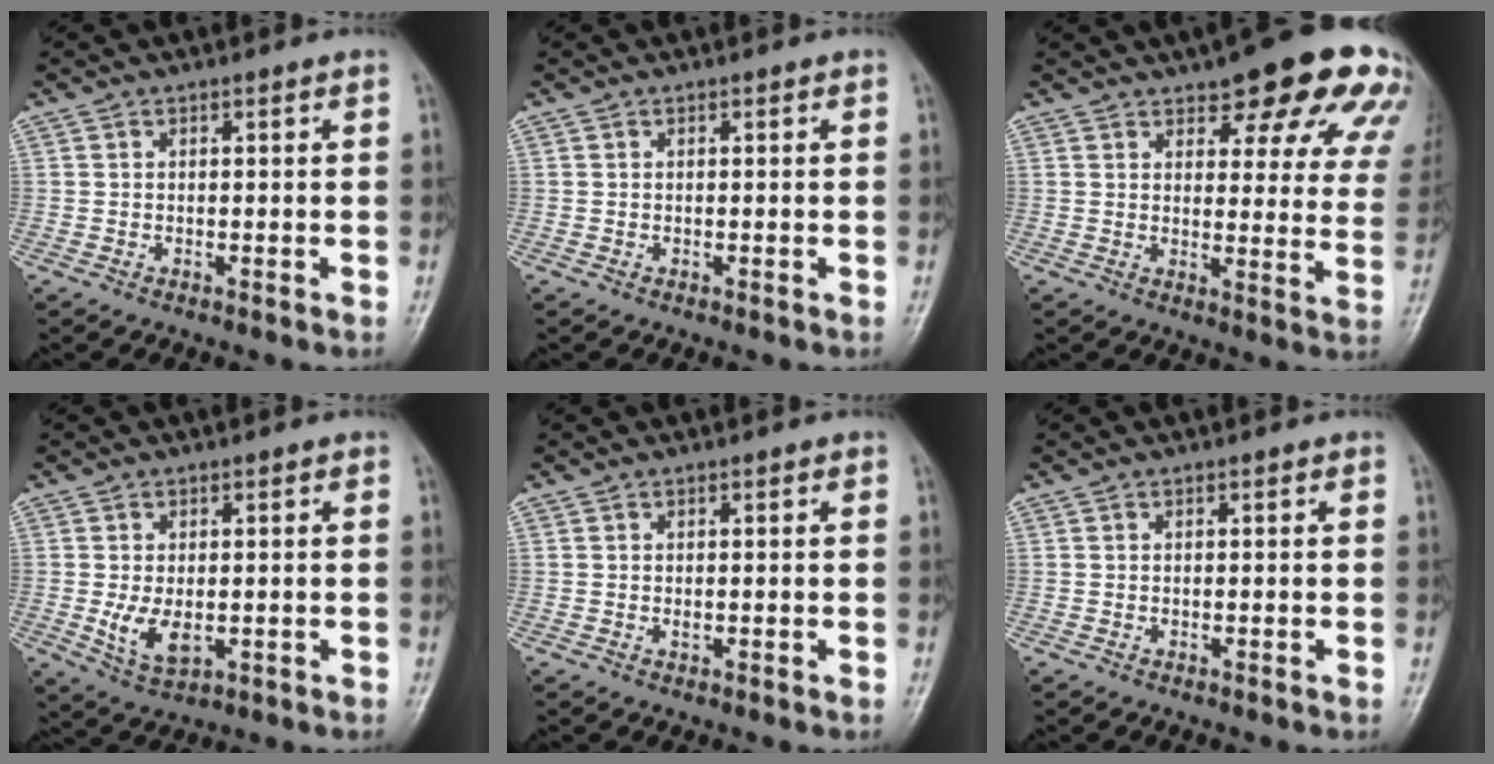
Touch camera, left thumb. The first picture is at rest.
{"total": 0.0}
{"total": 19.6, "force": [12.9, 6.7, 13.2], "torque": [-0.116, -0.047, 0.144]}
{"total": 5.7, "force": [-0.7, 3.4, 4.5], "torque": [-0.081, -0.014, -0.006]}
{"total": 0.7, "force": [0.1, 0.5, 0.5], "torque": [-0.006, -0.001, 0.001]}
{"total": 0.0}